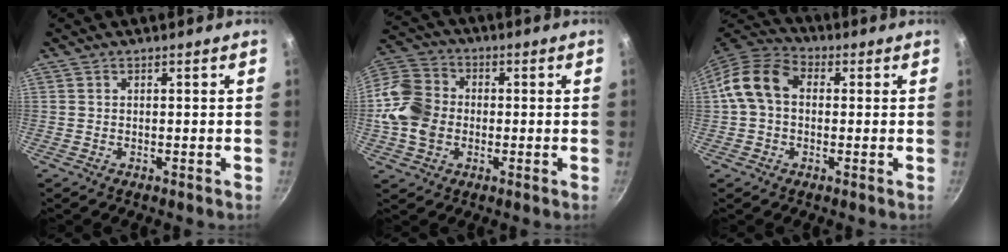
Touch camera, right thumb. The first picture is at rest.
{"total": 12.5, "force": [-1.3, 10.1, 7.2], "torque": [-0.120, 0.019, -0.042]}
{"total": 10.3, "force": [0.8, 7.6, 6.9], "torque": [-0.112, 0.030, -0.005]}